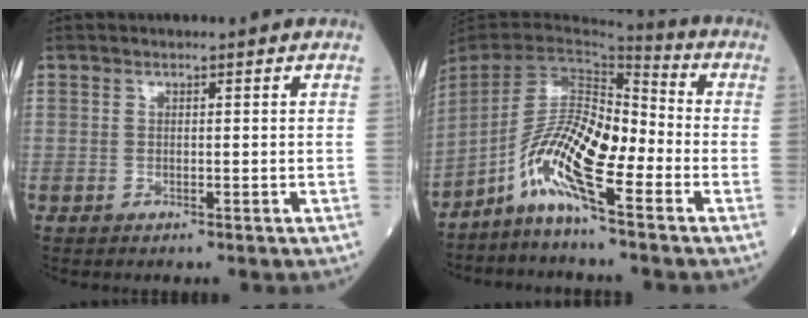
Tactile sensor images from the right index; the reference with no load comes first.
{"total": 10.7, "force": [-5.2, 1.6, 9.2], "torque": [-0.187, 0.007, -0.104]}